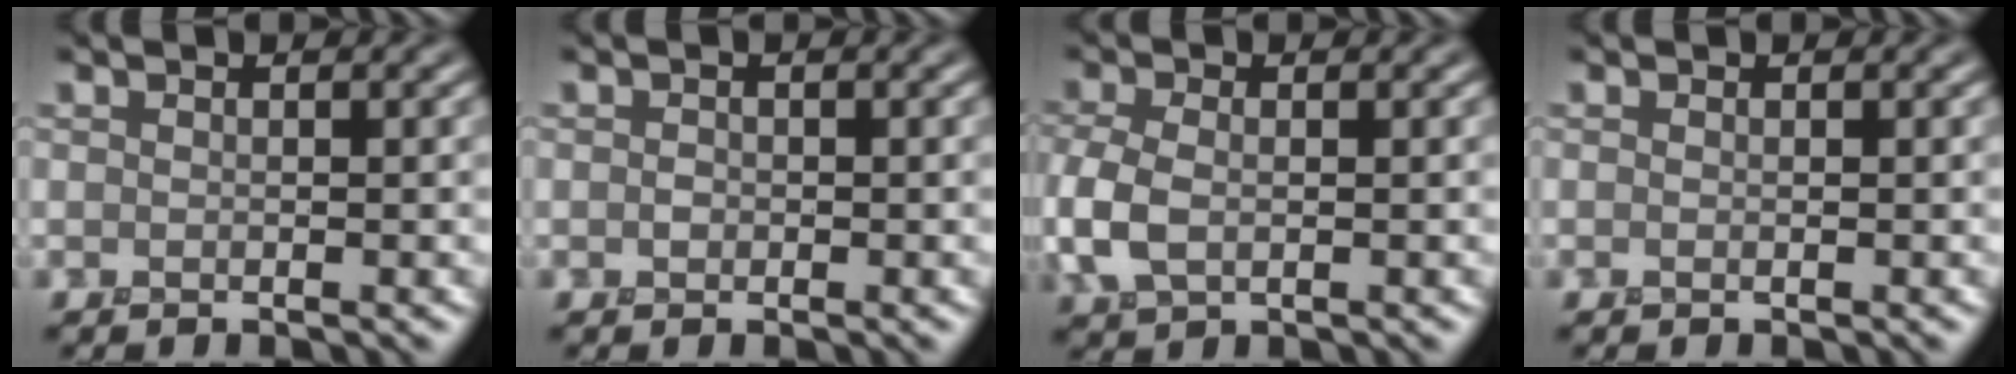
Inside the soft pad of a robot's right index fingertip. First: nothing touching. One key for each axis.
{"total": 0.6, "fx": -0.1, "fy": 0.6, "fz": 0.3, "tx": -0.006, "ty": -0.001, "tz": -0.006}
{"total": 3.7, "fx": -0.5, "fy": 2.4, "fz": 2.8, "tx": -0.083, "ty": -0.005, "tz": -0.011}
{"total": 0.0}